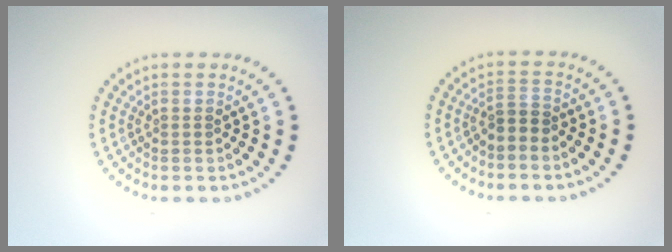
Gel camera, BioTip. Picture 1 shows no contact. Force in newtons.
{"total": 1.6, "press": 1.4, "slide": 0.9}